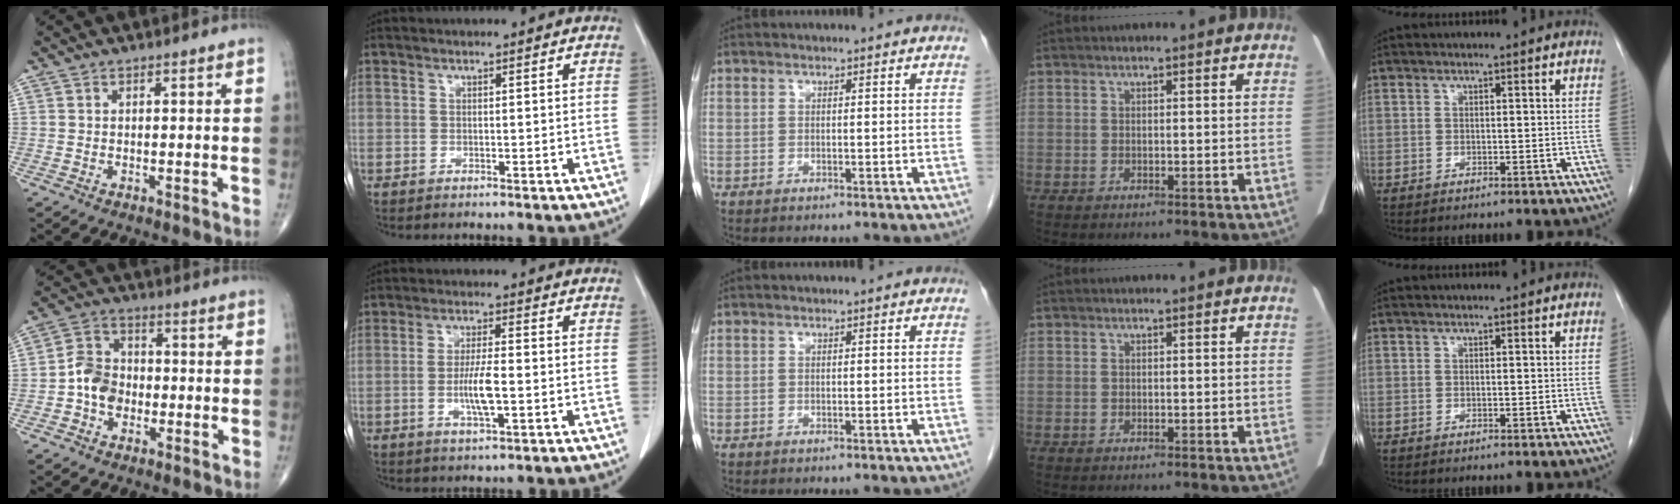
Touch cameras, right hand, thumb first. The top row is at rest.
{"thumb": {"total": 7.7, "force": [-1.7, 6.1, 4.3], "torque": [-0.057, 0.028, -0.042]}, "index": {"total": 7.6, "force": [-1.7, 0.6, 7.4], "torque": [-0.145, -0.006, -0.034]}}